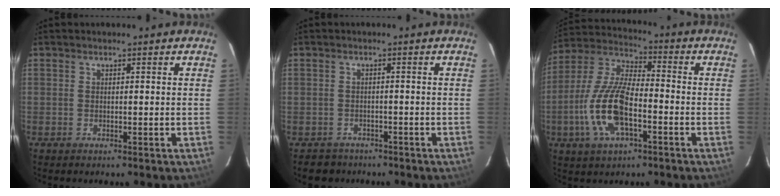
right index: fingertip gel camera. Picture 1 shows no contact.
{"total": 3.6, "force": [-2.5, 2.5, -0.1], "torque": [-0.002, 0.017, -0.039]}
{"total": 14.9, "force": [-4.8, 5.8, 12.9], "torque": [-0.276, 0.000, -0.094]}